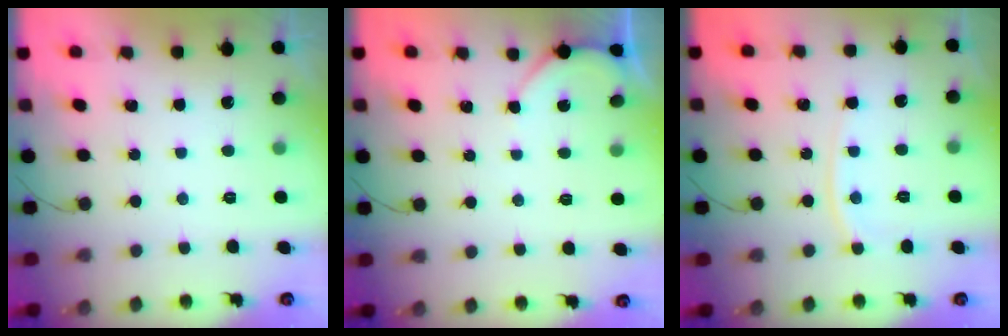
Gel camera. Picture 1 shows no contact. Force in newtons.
{"total": 2.7, "press": 2.6, "slide": 0.4}
{"total": 6.2, "press": 6.1, "slide": 0.8}